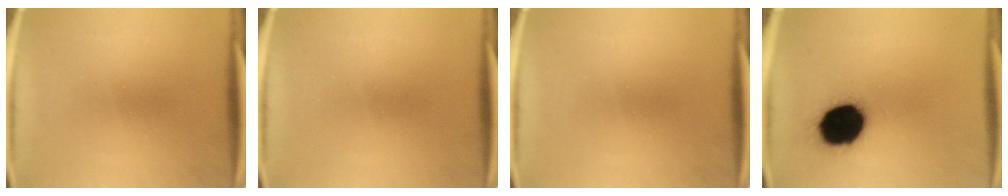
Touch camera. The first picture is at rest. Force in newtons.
{"total": 0.0}
{"total": 0.0}
{"total": 19.6}